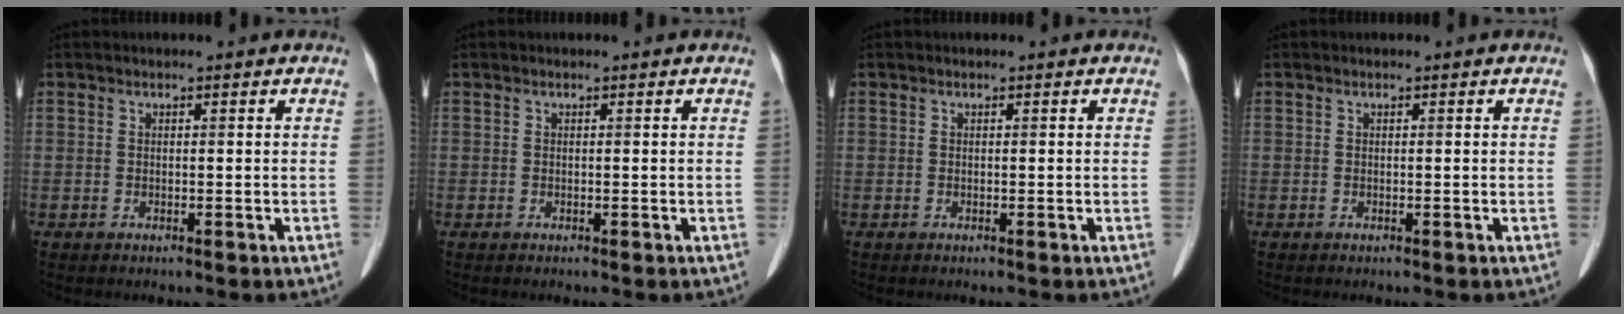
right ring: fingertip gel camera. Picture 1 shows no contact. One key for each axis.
{"total": 0.0}
{"total": 0.0}
{"total": 0.0}